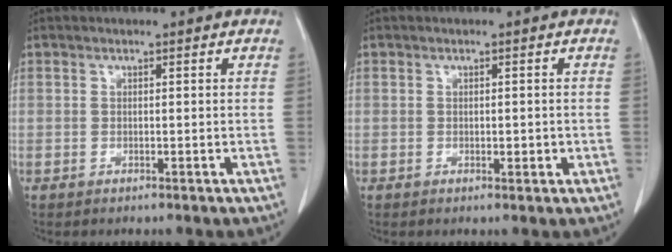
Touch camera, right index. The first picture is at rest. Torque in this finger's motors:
{"motor_torque": [0.02, 0.07, -0.02, 0.04]}